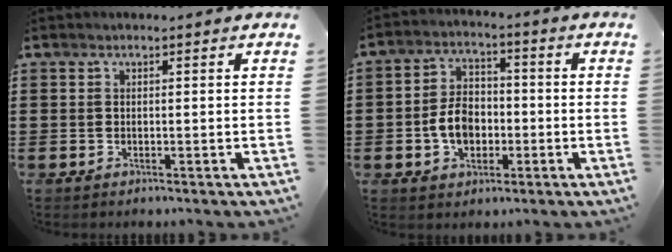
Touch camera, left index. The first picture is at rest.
{"total": 6.5, "force": [-1.5, 4.6, 4.3], "torque": [-0.088, 0.005, -0.033]}